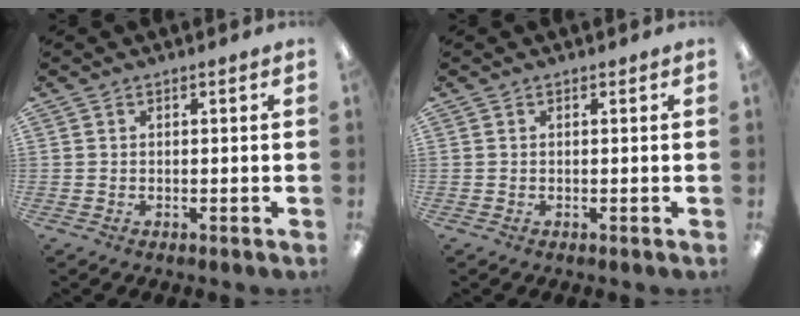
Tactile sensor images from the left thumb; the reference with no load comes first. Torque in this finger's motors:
{"motor_torque": [-0.06, 0.06, -0.07, 0.07, 0.00]}